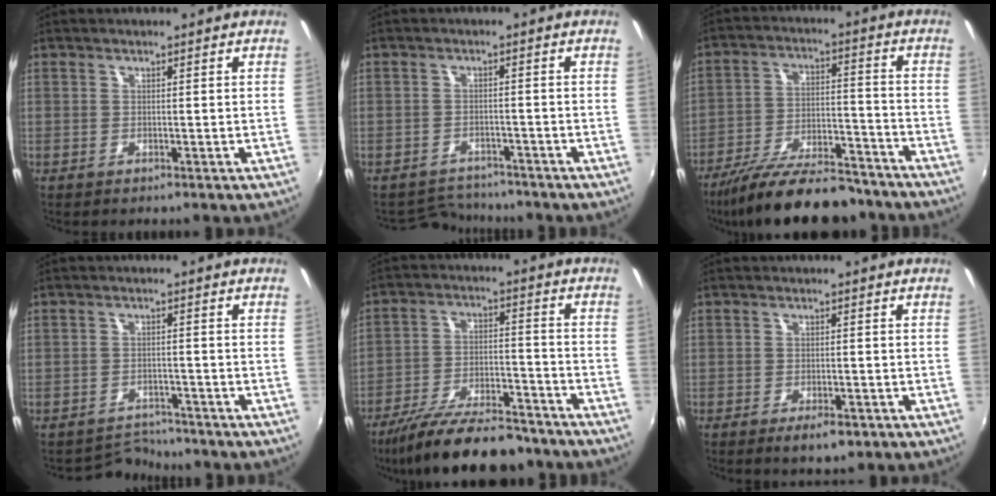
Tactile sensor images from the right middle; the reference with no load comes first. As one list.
[{"total": 4.8, "force": [-4.6, 1.4, -0.4], "torque": [-0.011, 0.003, -0.078]}, {"total": 20.3, "force": [-16.8, 5.6, 9.9], "torque": [-0.183, -0.021, -0.255]}, {"total": 4.1, "force": [-3.9, 0.9, -0.9], "torque": [0.005, 0.007, -0.066]}, {"total": 18.6, "force": [-15.5, 4.9, 9.1], "torque": [-0.175, -0.023, -0.240]}, {"total": 3.9, "force": [-2.4, 1.5, 2.7], "torque": [-0.058, -0.013, -0.039]}]